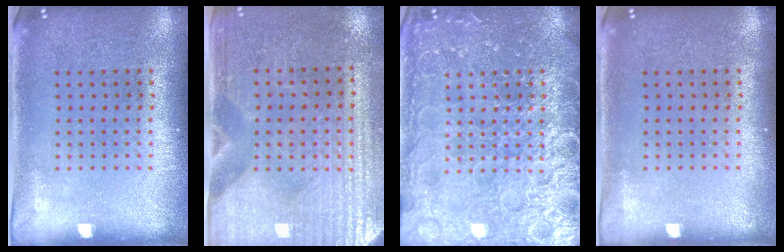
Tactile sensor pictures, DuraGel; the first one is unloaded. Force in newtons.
{"total": 3.6, "press": 3.3, "slide": 1.3}
{"total": 6.9, "press": 6.9, "slide": 0.8}
{"total": 0.0}